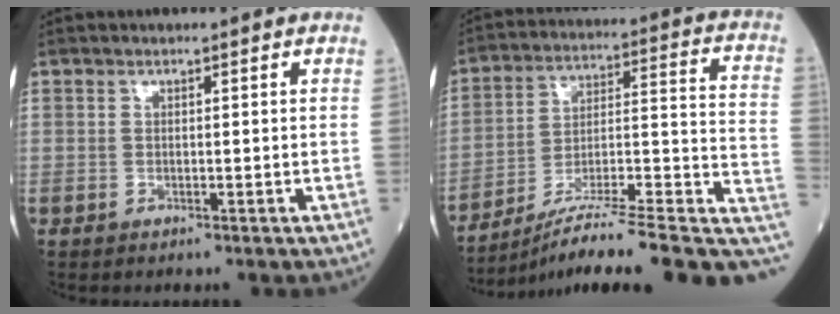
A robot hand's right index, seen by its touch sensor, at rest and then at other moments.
{"total": 22.6, "force": [-14.6, 2.2, 17.1], "torque": [-0.194, 0.029, -0.231]}